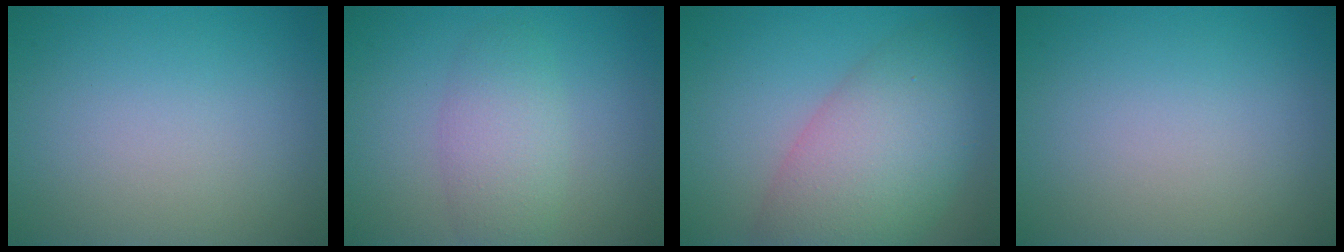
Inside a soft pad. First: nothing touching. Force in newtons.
{"total": 3.4, "press": 3.4, "slide": 0.1}
{"total": 8.7, "press": 8.7, "slide": 0.2}
{"total": 0.0}